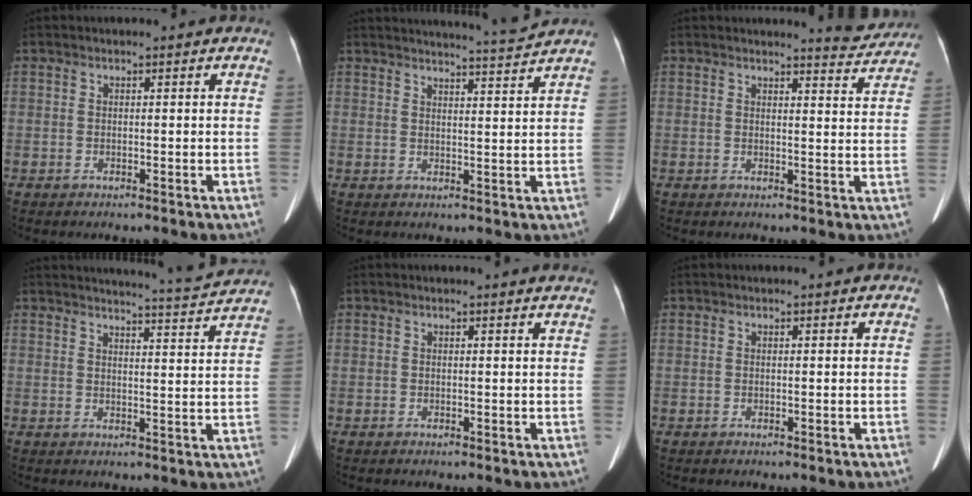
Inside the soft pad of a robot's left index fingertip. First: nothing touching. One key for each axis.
{"total": 6.2, "fx": 5.9, "fy": -1.9, "fz": 0.7, "tx": -0.017, "ty": -0.020, "tz": 0.080}
{"total": 4.8, "fx": 4.8, "fy": 0.3, "fz": 0.3, "tx": -0.006, "ty": -0.023, "tz": 0.043}
{"total": 8.7, "fx": 8.4, "fy": -1.8, "fz": 1.5, "tx": -0.034, "ty": -0.024, "tz": 0.105}
{"total": 2.0, "fx": 1.9, "fy": -0.3, "fz": 0.5, "tx": -0.014, "ty": -0.006, "tz": 0.013}
{"total": 0.0}